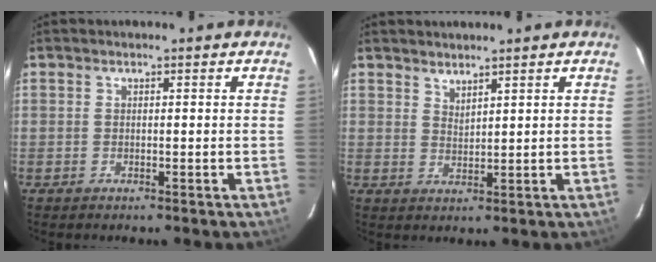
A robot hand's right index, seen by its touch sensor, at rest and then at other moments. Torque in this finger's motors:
{"motor_torque": [-0.01, 0.28, -0.06, 0.00]}